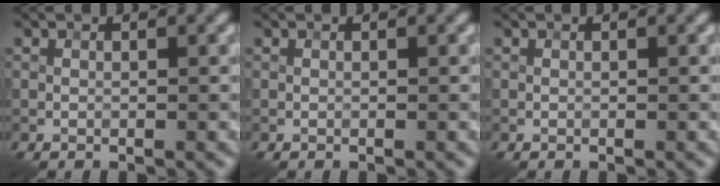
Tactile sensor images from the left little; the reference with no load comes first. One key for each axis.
{"total": 0.0}
{"total": 0.0}